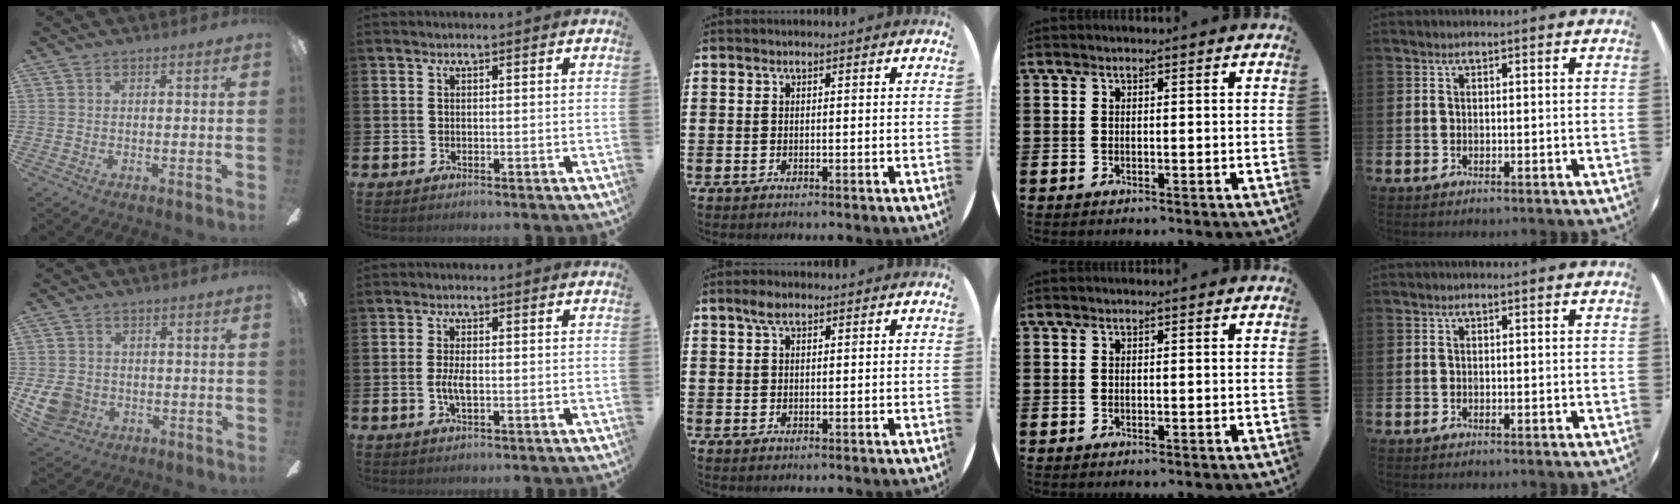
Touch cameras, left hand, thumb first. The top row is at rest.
{"thumb": {"total": 7.5, "force": [-1.5, 6.6, 3.3], "torque": [-0.076, 0.011, -0.029]}, "index": {"total": 2.6, "force": [-0.1, 0.9, 2.4], "torque": [-0.037, -0.003, -0.003]}, "middle": {"total": 2.3, "force": [1.5, 1.1, 1.4], "torque": [-0.022, 0.004, 0.024]}}